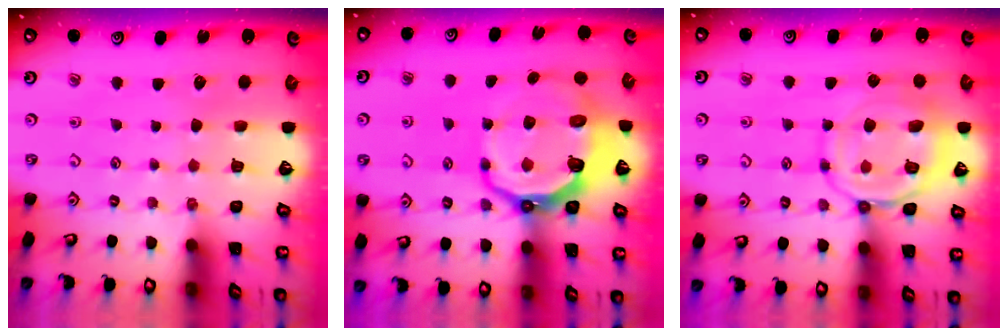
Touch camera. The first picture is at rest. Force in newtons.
{"total": 13.2, "press": 12.4, "slide": 4.4}
{"total": 11.1, "press": 11.1, "slide": 1.1}